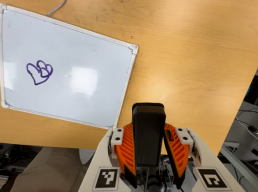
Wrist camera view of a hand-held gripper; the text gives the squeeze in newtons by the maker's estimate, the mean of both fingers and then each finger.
{"total": 7.1, "left": 5.5, "right": 8.7}